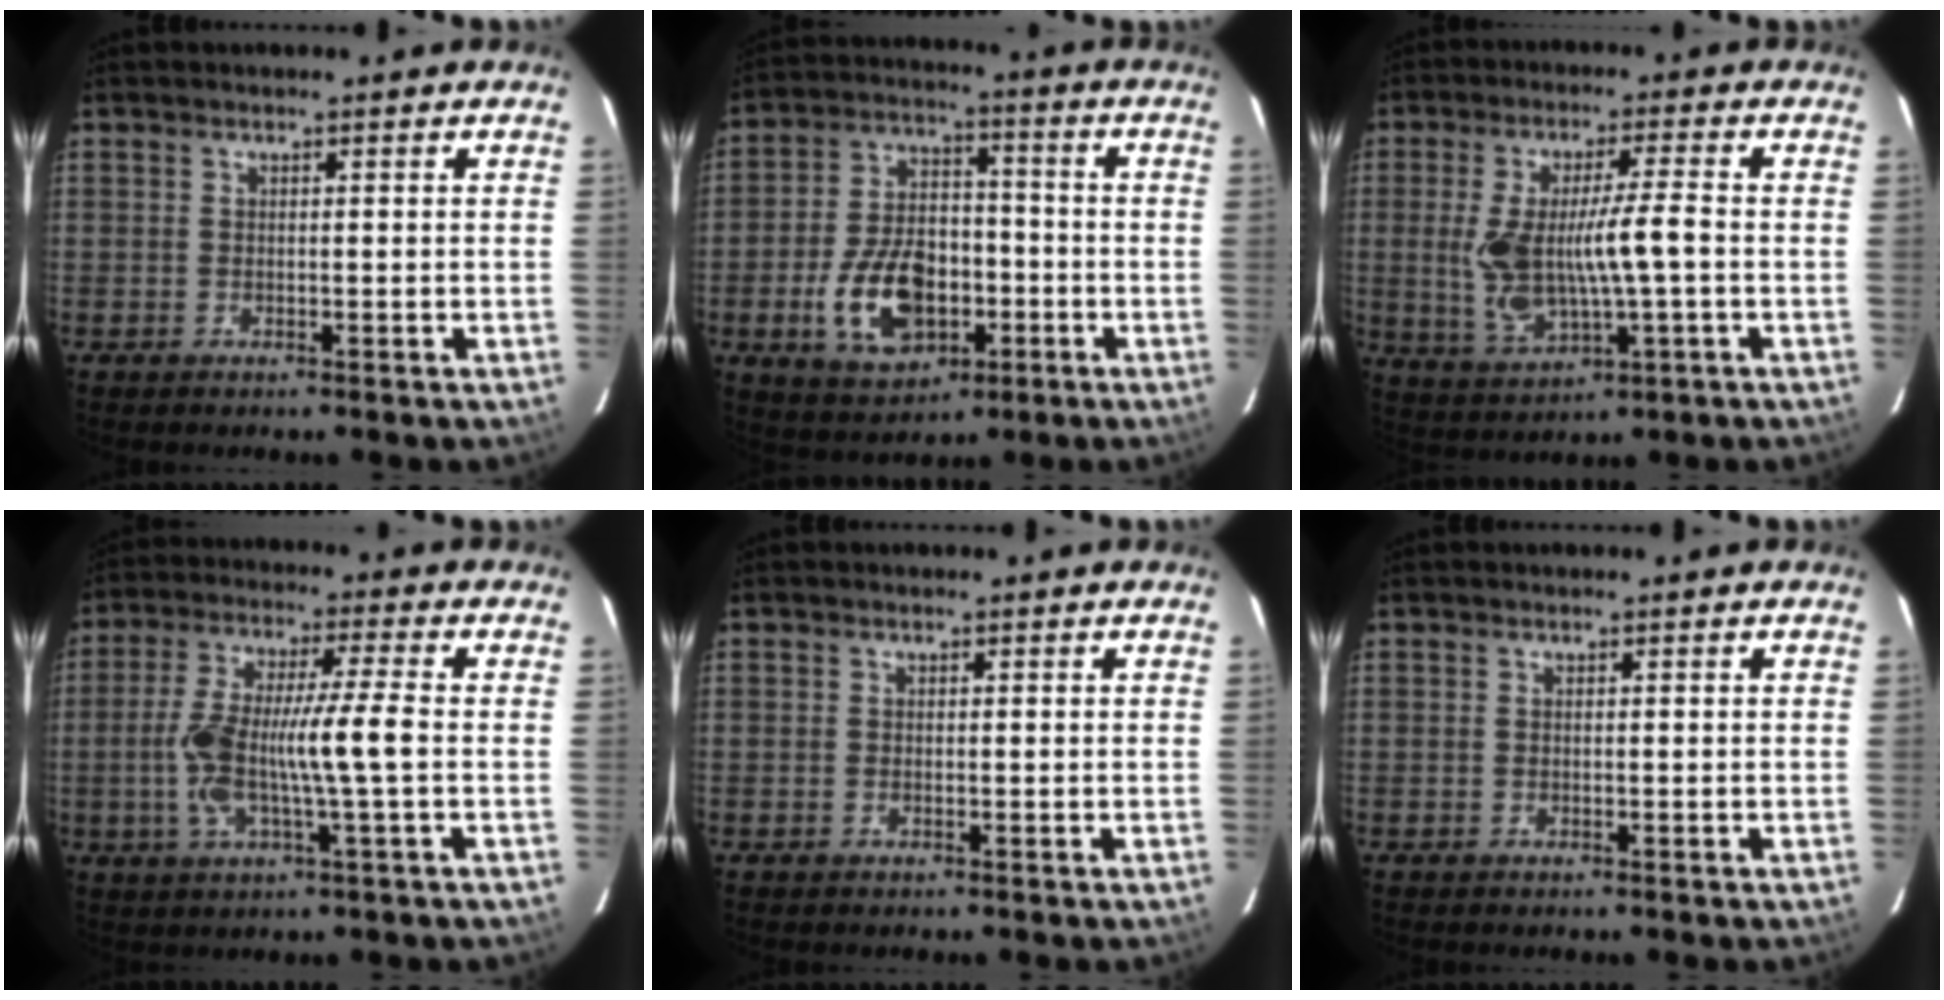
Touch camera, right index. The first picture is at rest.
{"total": 12.7, "force": [-4.2, 7.4, 9.5], "torque": [-0.190, 0.010, -0.067]}
{"total": 11.0, "force": [-0.9, 2.1, 10.8], "torque": [-0.217, 0.004, -0.007]}
{"total": 11.0, "force": [-1.4, 0.6, 10.9], "torque": [-0.218, 0.011, -0.029]}
{"total": 0.0}
{"total": 0.0}